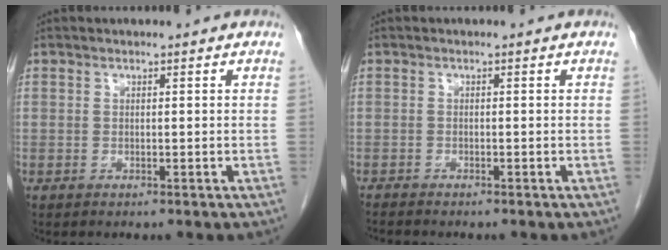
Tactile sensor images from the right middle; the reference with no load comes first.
{"total": 1.8, "force": [-1.7, 0.1, 0.5], "torque": [-0.013, -0.004, -0.028]}